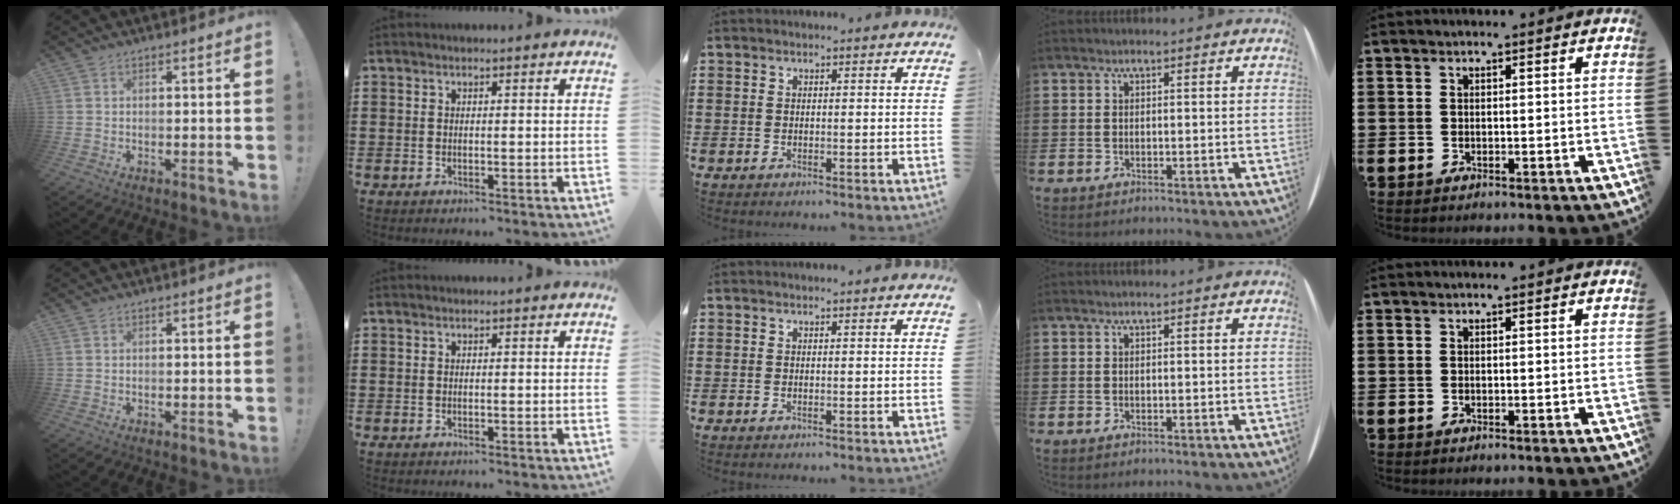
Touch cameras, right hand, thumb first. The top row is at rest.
{}